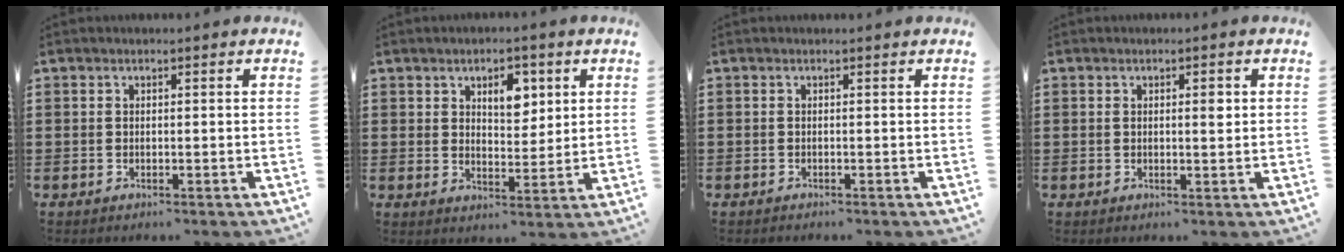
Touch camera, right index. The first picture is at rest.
{"total": 5.2, "force": [2.4, 2.9, 3.6], "torque": [-0.056, 0.002, 0.035]}
{"total": 0.0}
{"total": 1.7, "force": [0.4, 0.4, 1.6], "torque": [-0.021, 0.000, 0.002]}